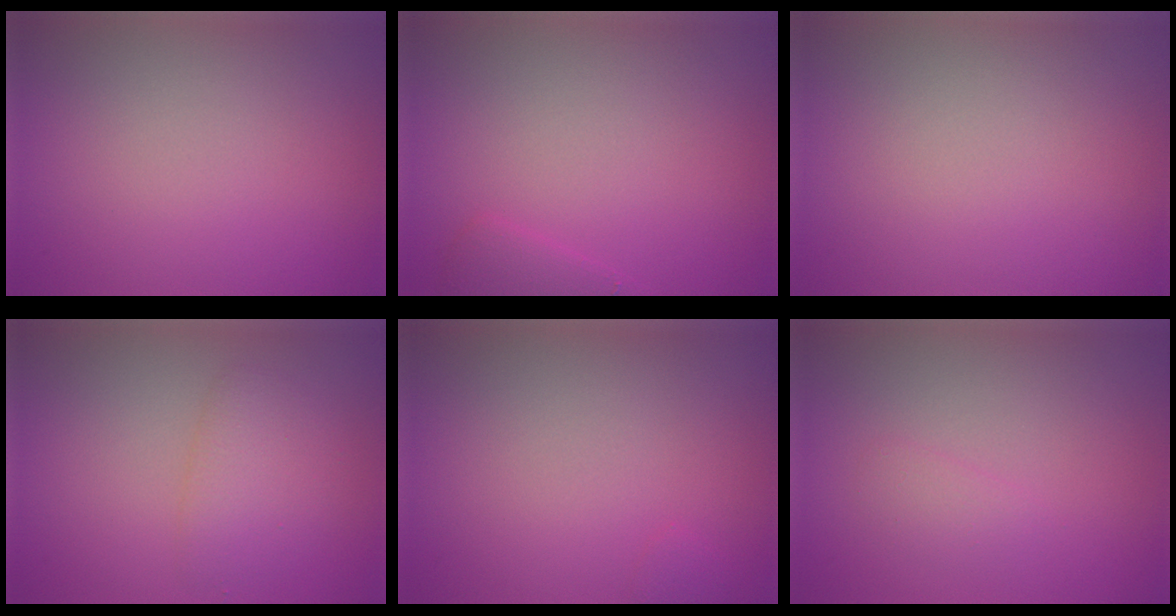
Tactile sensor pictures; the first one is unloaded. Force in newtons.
{"total": 1.4, "press": 1.4, "slide": 0.1}
{"total": 0.0}
{"total": 2.6, "press": 2.6, "slide": 0.1}
{"total": 0.5, "press": 0.5, "slide": 0.0}
{"total": 1.0, "press": 1.0, "slide": 0.0}